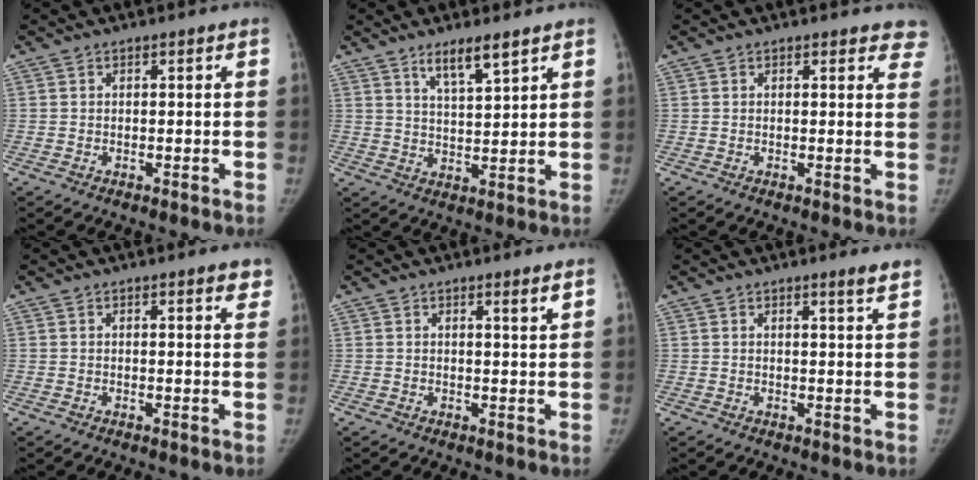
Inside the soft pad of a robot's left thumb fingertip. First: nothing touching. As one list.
[{"total": 6.0, "force": [4.2, 1.1, 4.2], "torque": [-0.069, -0.031, 0.077]}, {"total": 4.7, "force": [4.1, 1.8, 1.4], "torque": [0.021, -0.017, 0.027]}, {"total": 2.8, "force": [2.0, 0.8, 1.9], "torque": [-0.007, -0.006, 0.019]}, {"total": 2.0, "force": [1.4, -0.1, 1.5], "torque": [-0.021, -0.013, 0.021]}, {"total": 2.5, "force": [2.0, -0.1, 1.5], "torque": [-0.019, -0.016, 0.028]}]